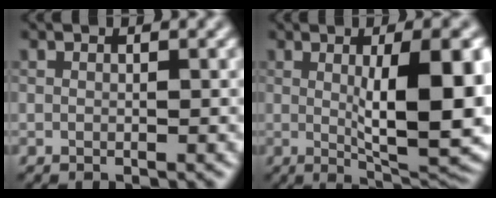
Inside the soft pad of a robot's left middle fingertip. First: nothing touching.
{"total": 10.9, "force": [0.5, 2.9, 10.5], "torque": [-0.140, -0.012, 0.016]}